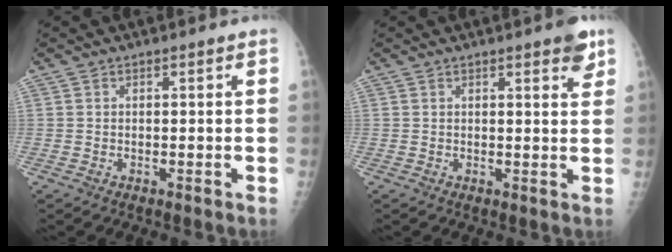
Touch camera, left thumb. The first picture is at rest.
{"total": 4.0, "force": [2.5, 1.0, 2.9], "torque": [-0.027, -0.012, 0.028]}